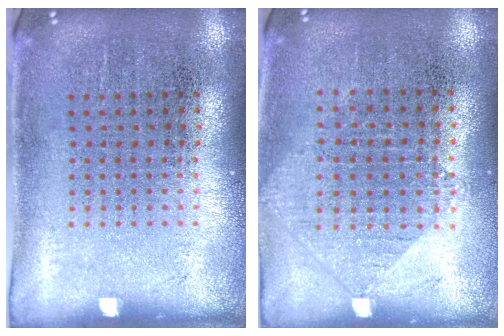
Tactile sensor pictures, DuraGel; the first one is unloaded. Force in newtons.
{"total": 0.9, "press": 0.9, "slide": 0.3}